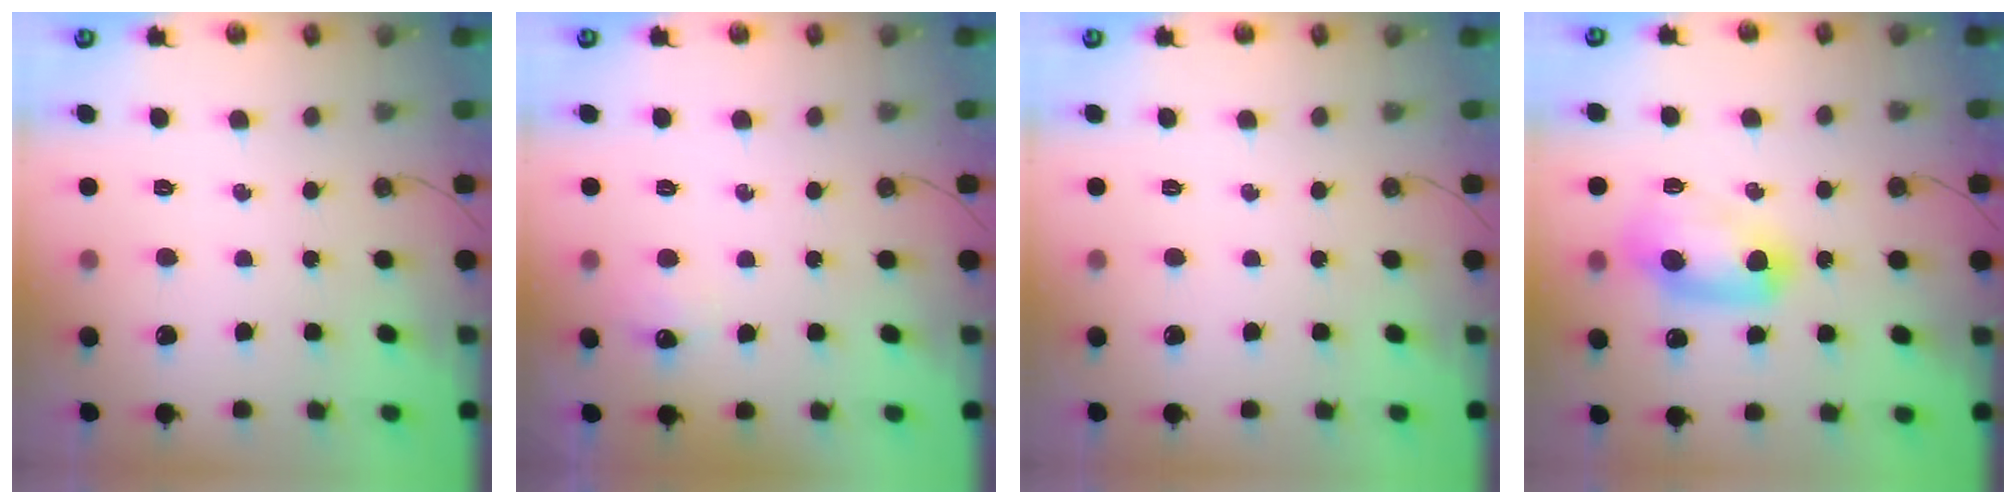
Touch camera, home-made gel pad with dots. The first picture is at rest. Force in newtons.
{"total": 6.4, "press": 6.3, "slide": 0.8}
{"total": 0.0}
{"total": 11.7, "press": 11.7, "slide": 0.9}